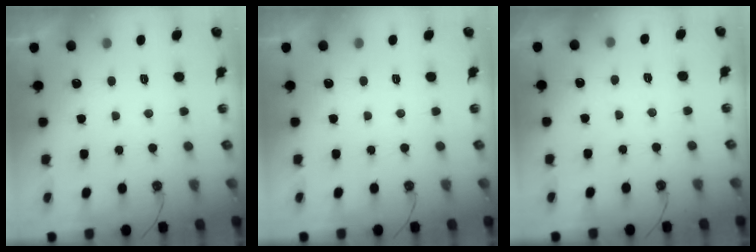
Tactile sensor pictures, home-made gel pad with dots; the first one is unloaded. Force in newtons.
{"total": 0.0}
{"total": 3.6, "press": 3.6, "slide": 0.6}